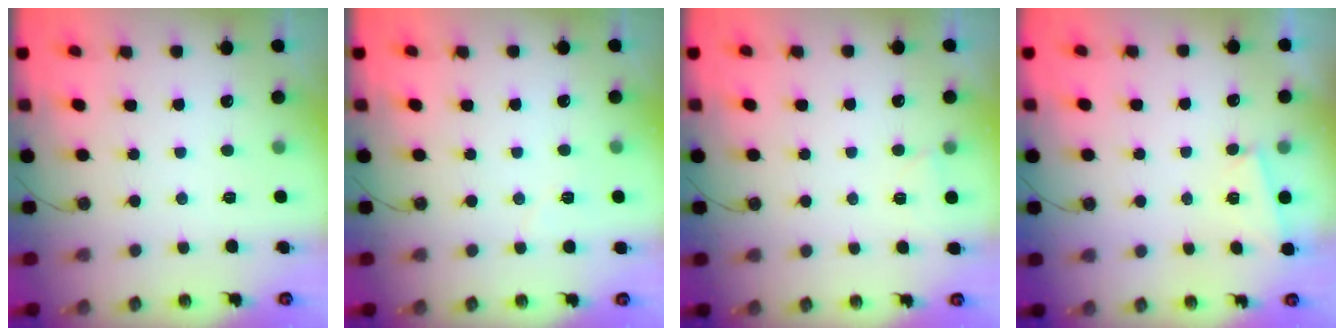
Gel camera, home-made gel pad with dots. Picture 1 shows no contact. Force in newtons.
{"total": 3.9, "press": 3.7, "slide": 1.3}
{"total": 1.8, "press": 1.6, "slide": 0.8}
{"total": 1.7, "press": 1.3, "slide": 1.0}